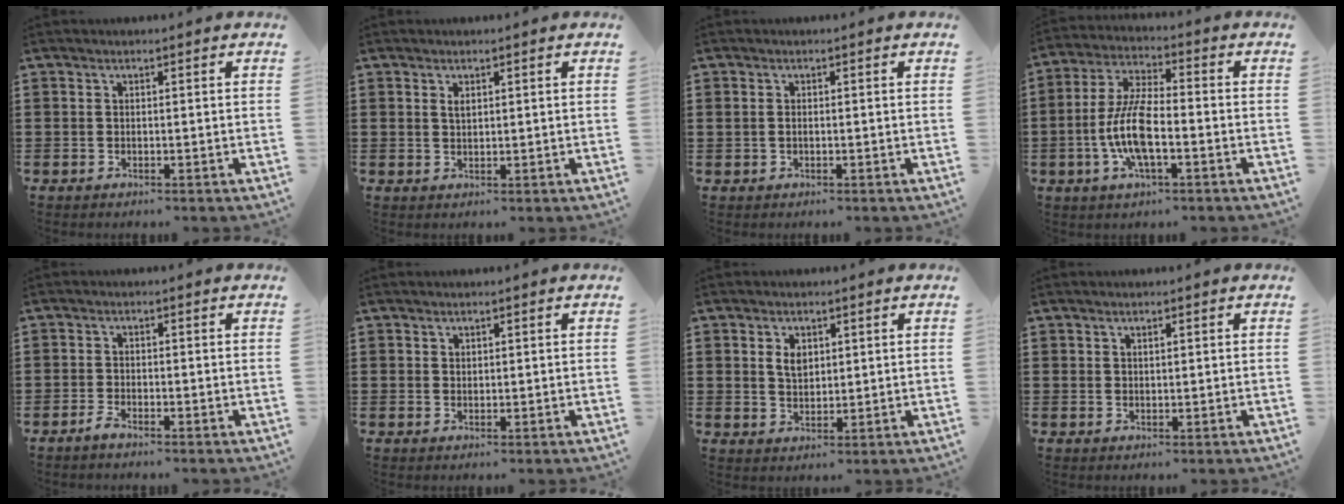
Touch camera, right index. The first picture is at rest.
{"total": 1.1, "force": [0.6, 0.5, 0.8], "torque": [-0.016, 0.003, 0.009]}
{"total": 0.8, "force": [0.0, 0.4, 0.7], "torque": [-0.015, 0.003, -0.001]}
{"total": 9.4, "force": [-2.4, 3.1, 8.6], "torque": [-0.198, -0.010, -0.052]}
{"total": 1.5, "force": [-1.4, 0.1, 0.7], "torque": [-0.023, -0.005, -0.027]}
{"total": 0.9, "force": [0.7, 0.6, 0.2], "torque": [-0.005, 0.002, 0.014]}
{"total": 3.0, "force": [1.1, 1.9, 2.1], "torque": [-0.046, 0.007, 0.019]}
{"total": 0.9, "force": [0.6, 0.4, 0.5], "torque": [-0.011, 0.003, 0.010]}